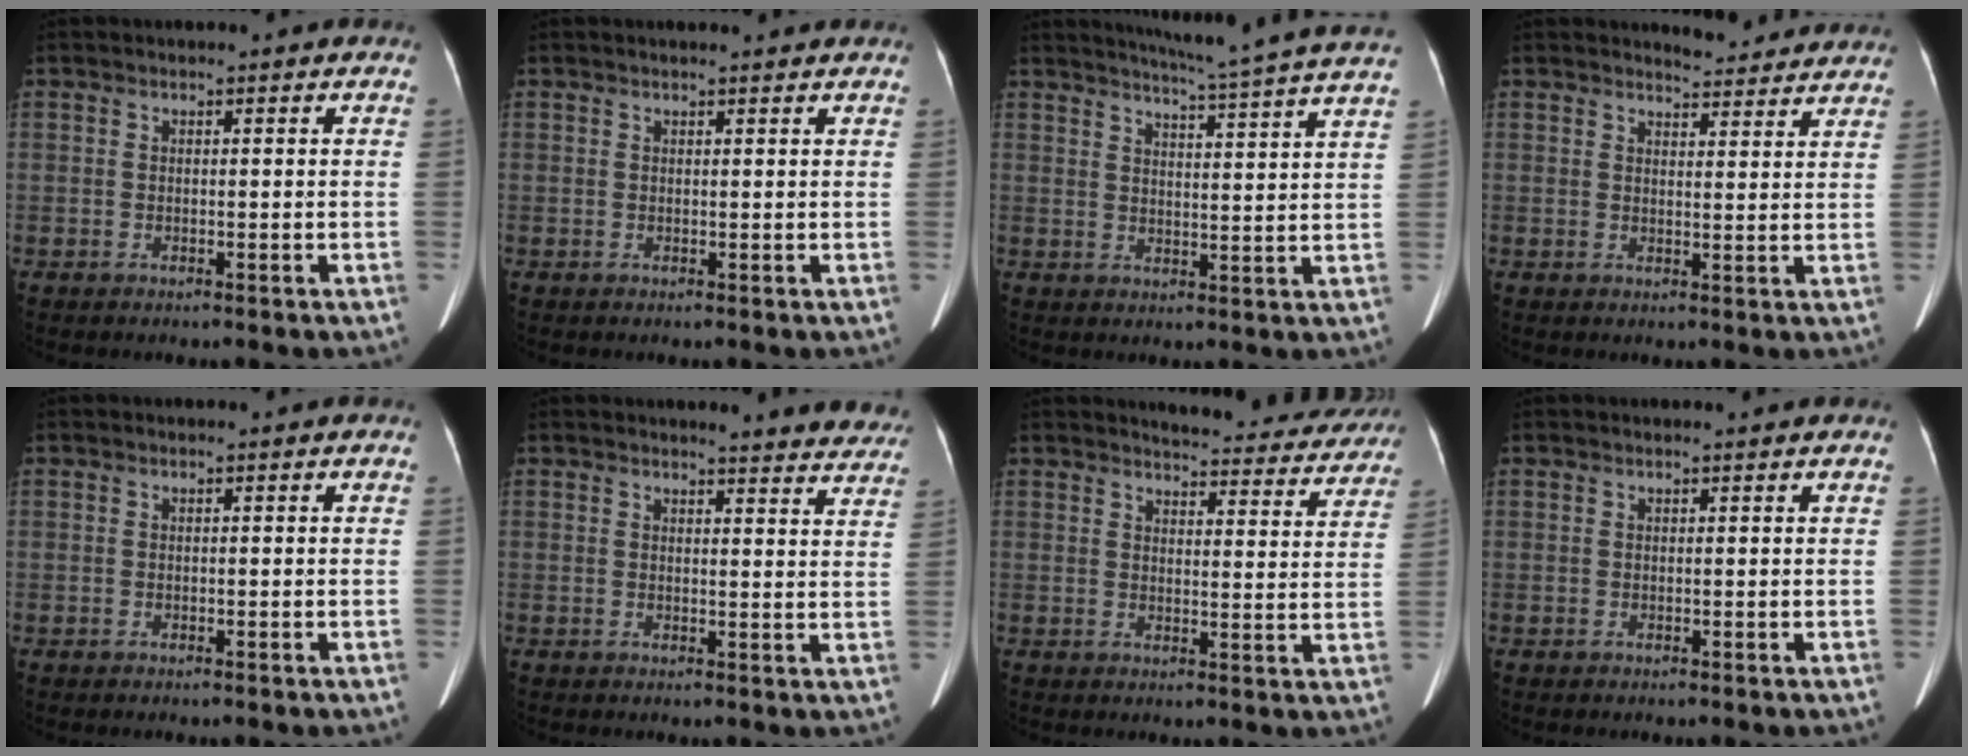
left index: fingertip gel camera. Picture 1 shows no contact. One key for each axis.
{"total": 2.5, "fx": 2.4, "fy": 0.2, "fz": 0.9, "tx": -0.011, "ty": 0.012, "tz": 0.029}
{"total": 16.4, "fx": 14.8, "fy": -1.9, "fz": 6.8, "tx": -0.114, "ty": -0.041, "tz": 0.178}
{"total": 6.1, "fx": 5.9, "fy": 1.0, "fz": 0.8, "tx": -0.010, "ty": 0.004, "tz": 0.064}
{"total": 0.0}
{"total": 12.3, "fx": 11.9, "fy": 1.7, "fz": 2.9, "tx": -0.004, "ty": -0.046, "tz": 0.104}
{"total": 16.6, "fx": 15.9, "fy": 3.1, "fz": 3.7, "tx": -0.020, "ty": -0.037, "tz": 0.169}
{"total": 1.3, "fx": 1.2, "fy": 0.1, "fz": 0.5, "tx": -0.008, "ty": 0.011, "tz": 0.016}